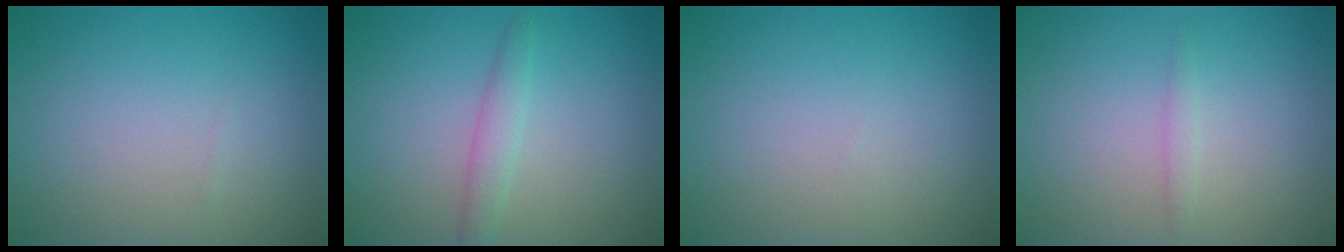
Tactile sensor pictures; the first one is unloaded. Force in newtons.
{"total": 1.7, "press": 1.7, "slide": 0.0}
{"total": 0.0}
{"total": 0.8, "press": 0.8, "slide": 0.0}